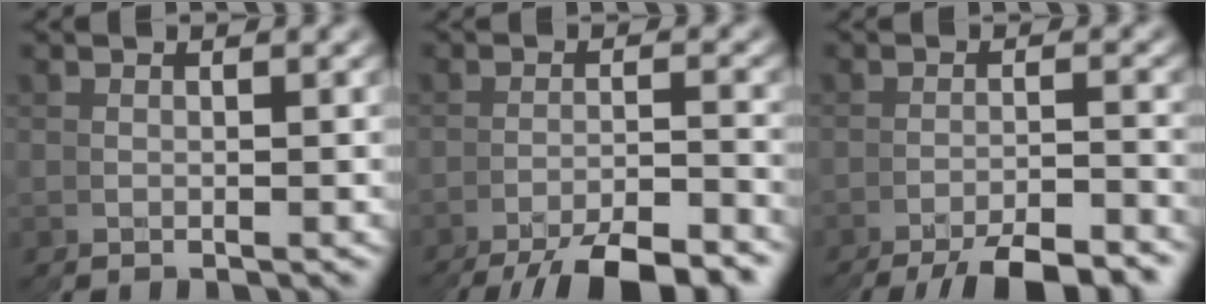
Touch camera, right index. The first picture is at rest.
{"total": 6.1, "force": [-5.9, -0.7, 1.6], "torque": [-0.021, -0.001, -0.093]}
{"total": 5.8, "force": [-5.6, -1.1, 0.9], "torque": [-0.004, 0.003, -0.092]}